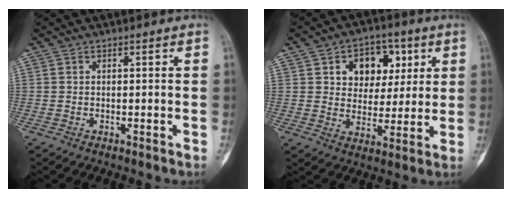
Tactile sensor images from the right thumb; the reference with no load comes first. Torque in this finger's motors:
{"motor_torque": [0.04, 0.30, 0.34, -0.18, 0.05]}